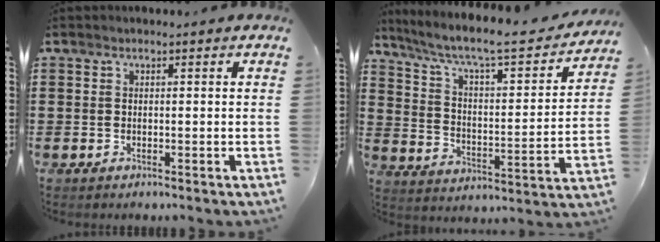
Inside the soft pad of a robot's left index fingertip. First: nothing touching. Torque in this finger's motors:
{"motor_torque": [1.92, -0.22, 0.48, 0.17]}